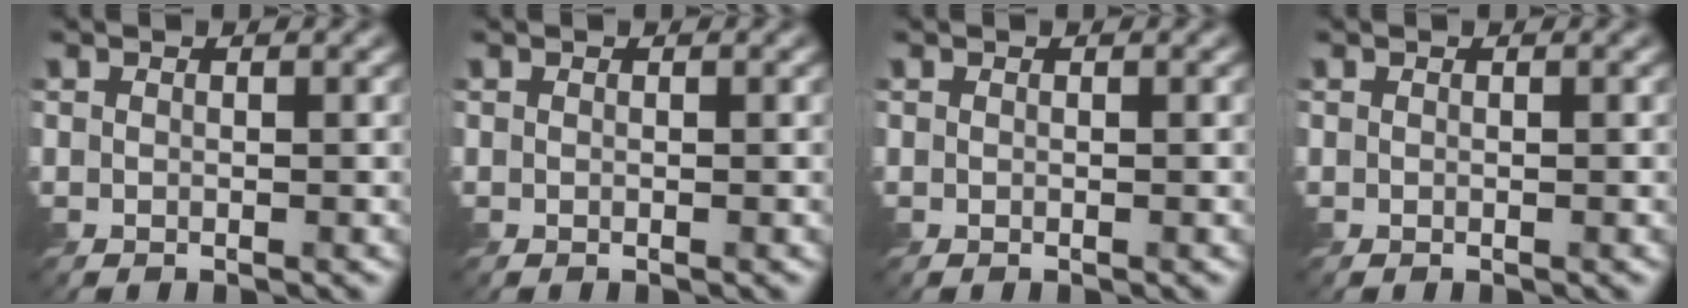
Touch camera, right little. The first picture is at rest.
{"total": 0.0}
{"total": 0.0}
{"total": 0.0}